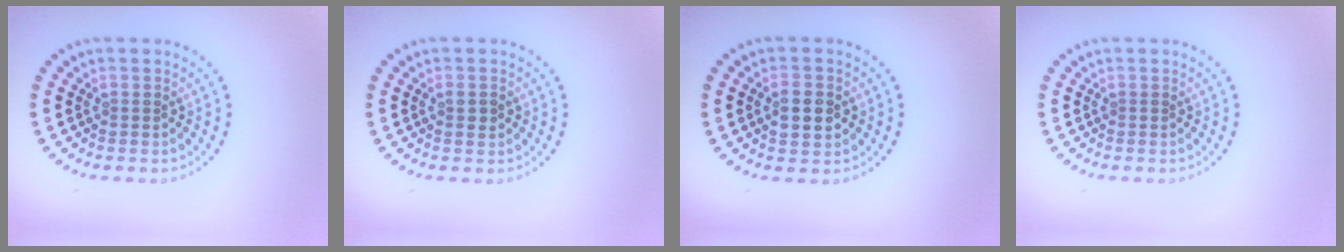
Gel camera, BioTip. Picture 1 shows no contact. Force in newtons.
{"total": 1.1, "press": 1.1, "slide": 0.1}
{"total": 2.9, "press": 2.9, "slide": 0.2}
{"total": 0.0}